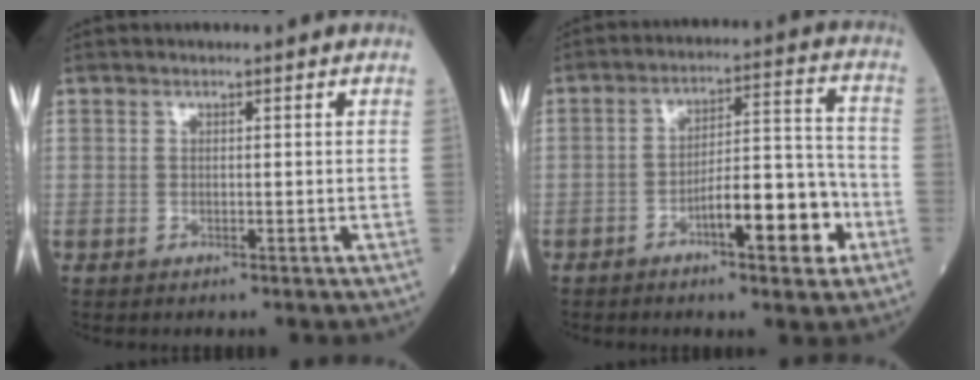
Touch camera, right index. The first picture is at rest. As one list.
[{"total": 10.7, "force": [-4.7, 2.3, 9.3], "torque": [-0.140, 0.021, -0.070]}]